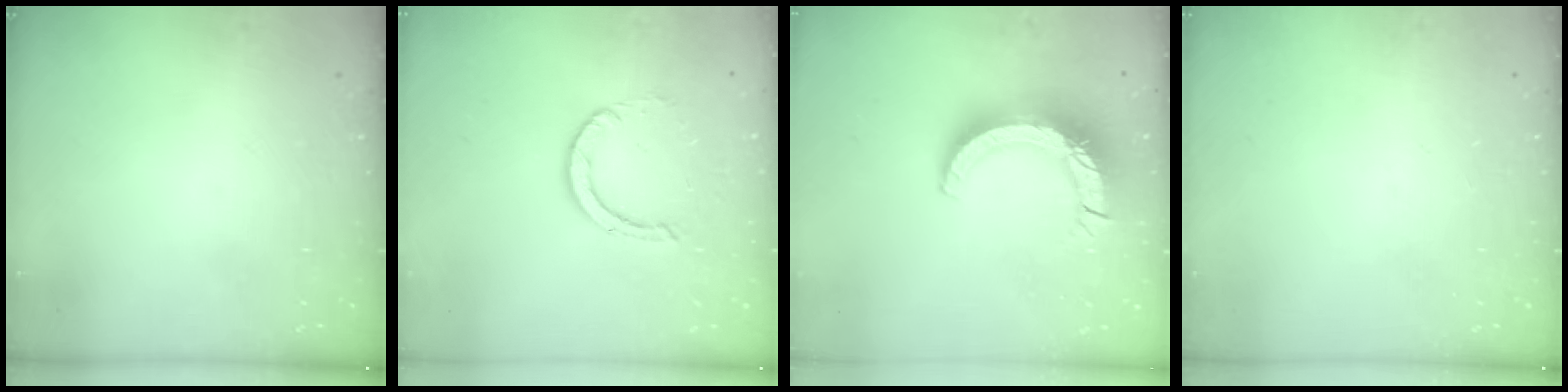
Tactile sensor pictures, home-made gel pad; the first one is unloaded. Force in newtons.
{"total": 2.9, "press": 2.9, "slide": 0.2}
{"total": 14.0, "press": 13.9, "slide": 1.3}
{"total": 0.0}